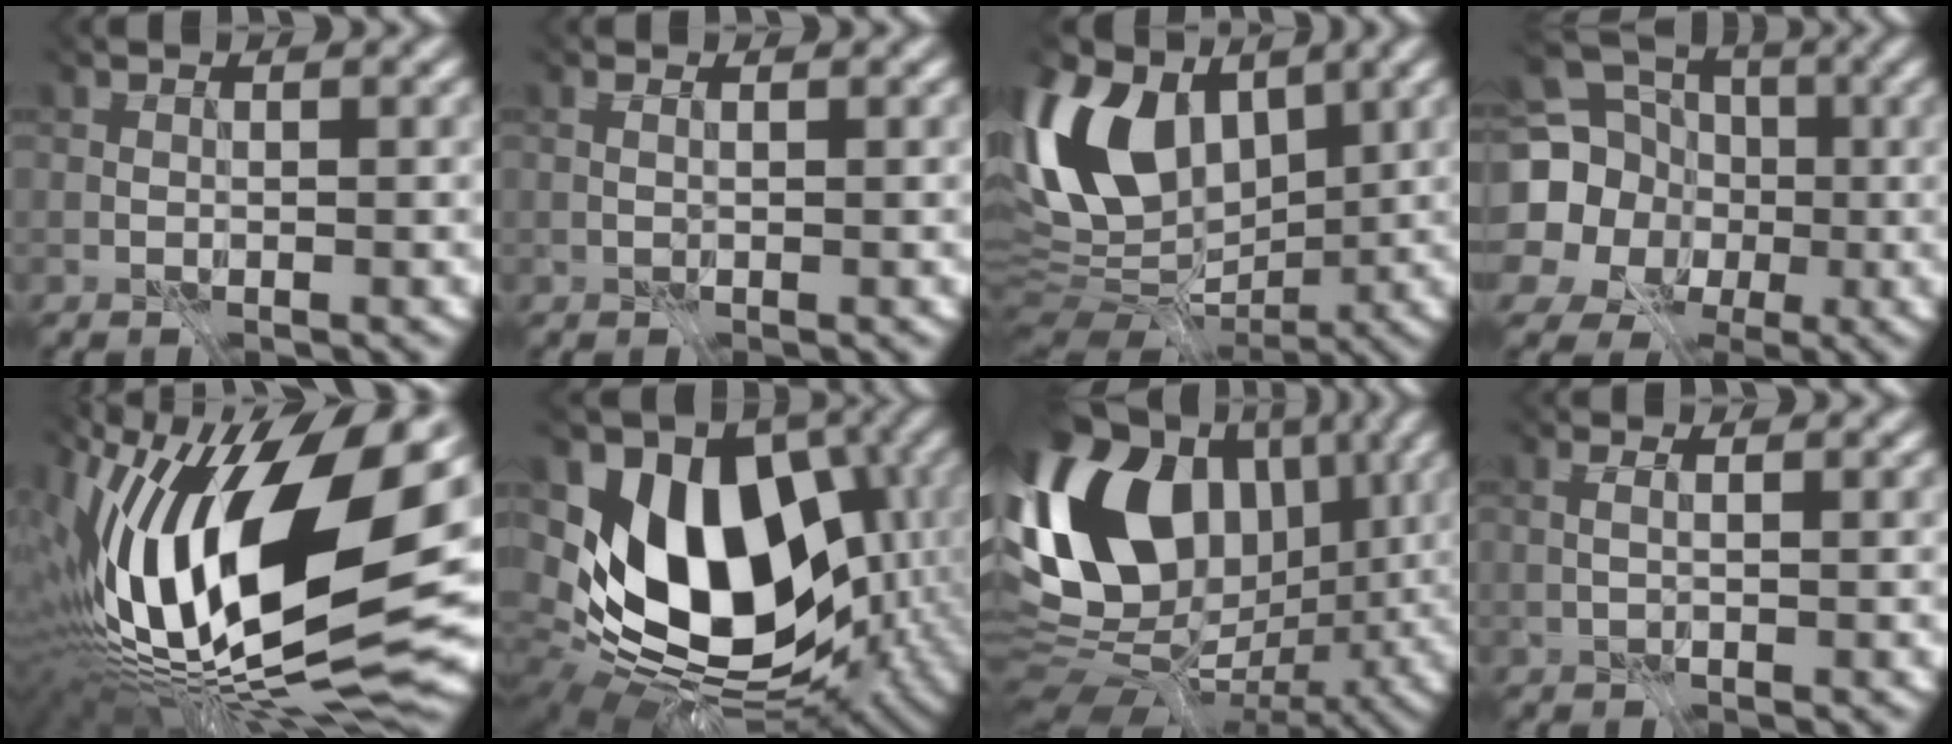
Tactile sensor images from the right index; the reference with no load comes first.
{"total": 2.1, "force": [1.0, 1.2, 1.5], "torque": [-0.014, 0.019, -0.002]}
{"total": 10.6, "force": [1.2, 7.0, 7.9], "torque": [-0.171, 0.010, 0.033]}
{"total": 14.2, "force": [-0.6, 13.5, 4.2], "torque": [-0.151, 0.001, -0.032]}
{"total": 18.5, "force": [-0.9, 7.0, 17.1], "torque": [-0.324, -0.026, -0.009]}
{"total": 12.5, "force": [-2.2, 8.0, 9.4], "torque": [-0.134, -0.016, -0.032]}
{"total": 16.2, "force": [1.1, 11.2, 11.7], "torque": [-0.224, 0.017, 0.038]}
{"total": 2.3, "force": [0.6, 1.1, 1.9], "torque": [-0.008, 0.022, -0.016]}